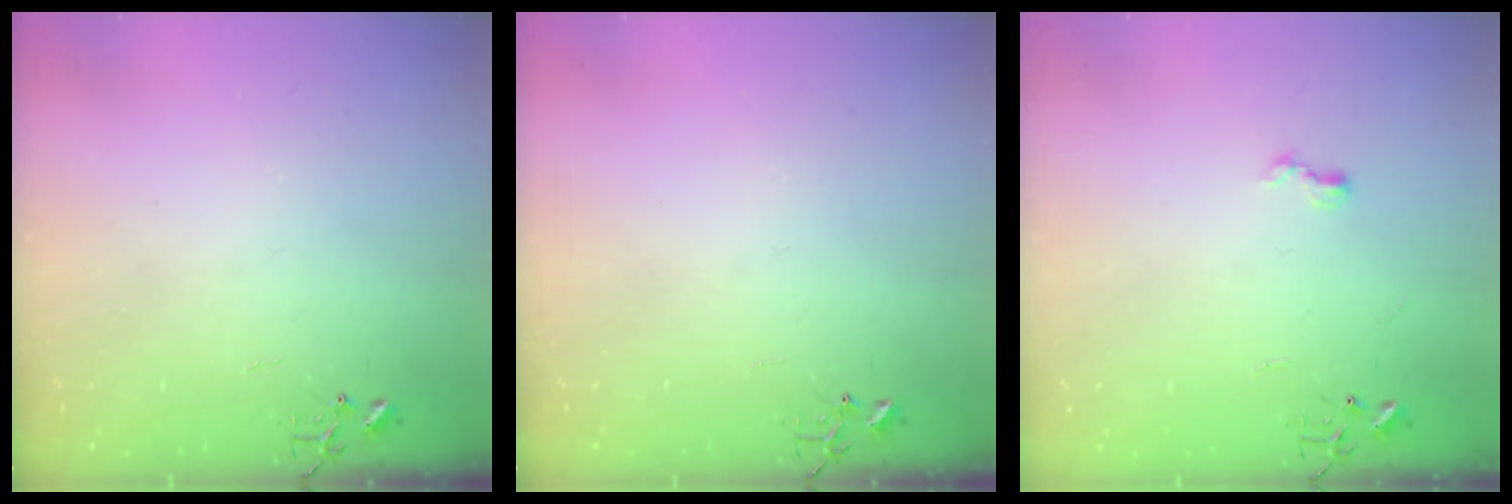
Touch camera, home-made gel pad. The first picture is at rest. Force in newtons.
{"total": 0.0}
{"total": 6.0, "press": 6.0, "slide": 0.7}